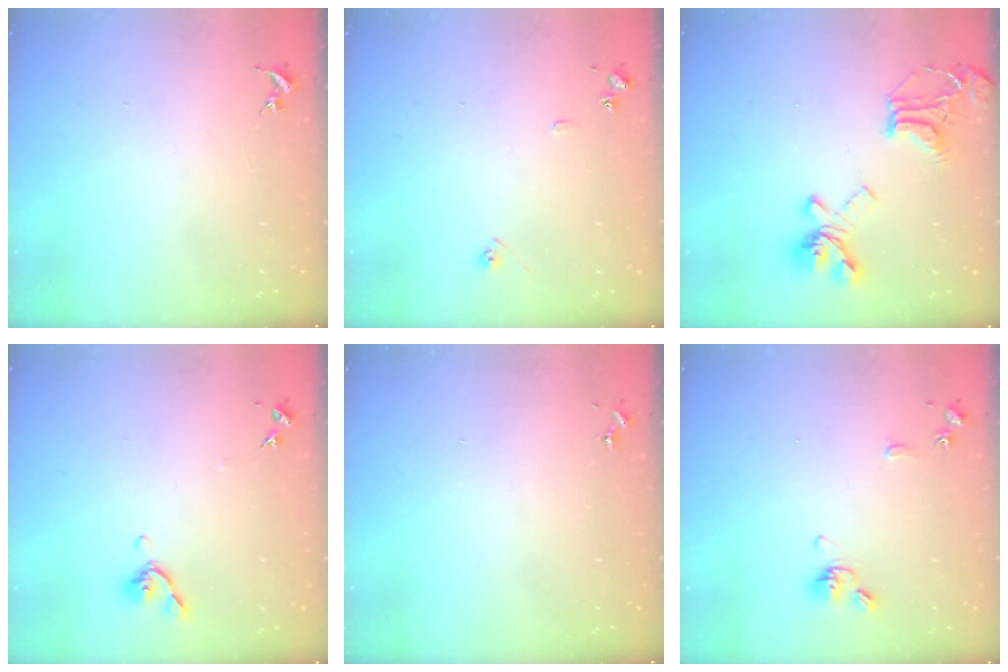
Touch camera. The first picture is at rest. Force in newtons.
{"total": 6.9, "press": 6.9, "slide": 0.7}
{"total": 20.9, "press": 20.8, "slide": 2.1}
{"total": 6.9, "press": 6.7, "slide": 1.5}
{"total": 0.0}
{"total": 9.4, "press": 9.2, "slide": 1.9}